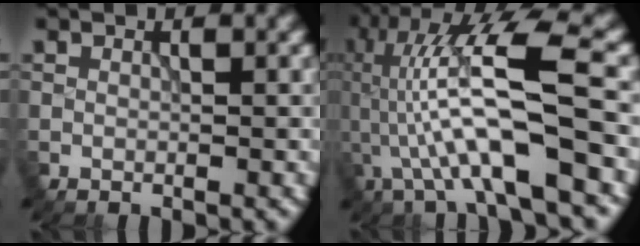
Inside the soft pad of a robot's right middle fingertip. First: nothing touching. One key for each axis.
{"total": 10.8, "fx": -1.4, "fy": 2.2, "fz": 10.4, "tx": -0.197, "ty": 0.025, "tz": -0.029}